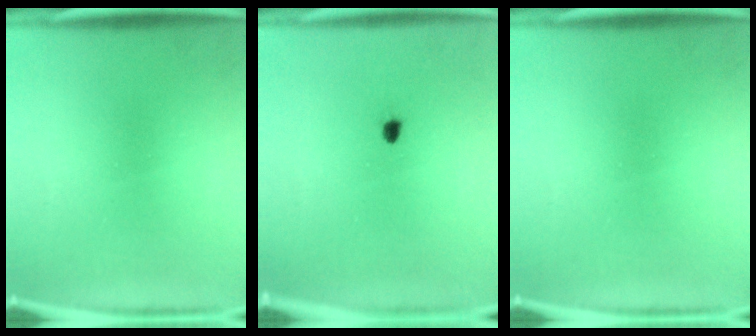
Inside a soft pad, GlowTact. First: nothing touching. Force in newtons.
{"total": 1.0}
{"total": 0.0}